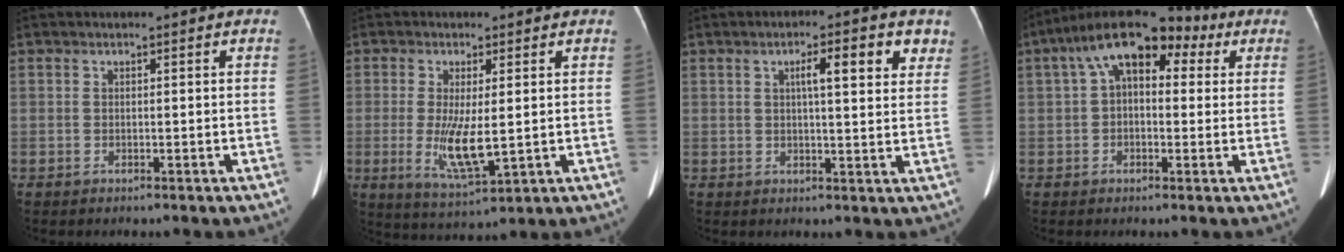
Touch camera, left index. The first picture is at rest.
{"total": 6.6, "force": [-0.5, 1.5, 6.4], "torque": [-0.132, -0.018, -0.006]}
{"total": 6.5, "force": [3.1, 1.3, 5.6], "torque": [-0.078, 0.012, 0.039]}
{"total": 12.4, "force": [4.9, 6.2, 9.6], "torque": [-0.152, 0.070, 0.074]}